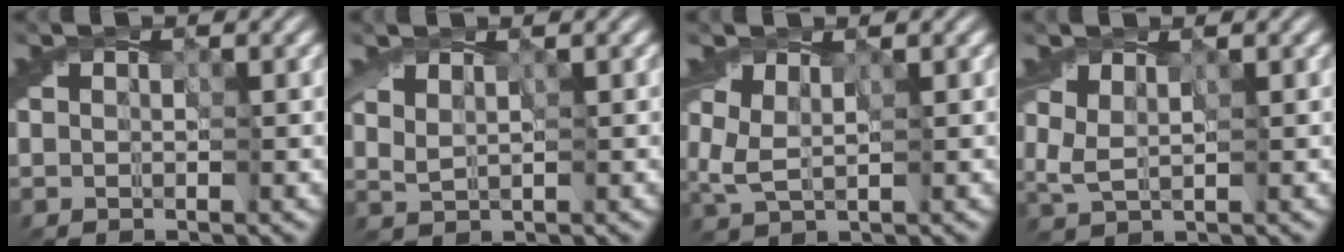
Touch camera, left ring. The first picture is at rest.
{"total": 1.3, "force": [1.1, 0.2, 0.5], "torque": [-0.016, 0.000, 0.025]}
{"total": 2.0, "force": [1.0, 1.0, 1.4], "torque": [-0.040, 0.001, 0.020]}
{"total": 1.6, "force": [1.1, 0.7, 1.0], "torque": [-0.029, 0.001, 0.024]}